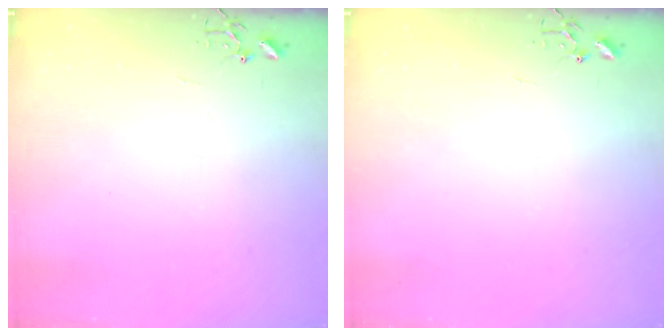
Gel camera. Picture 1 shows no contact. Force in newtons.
{"total": 0.0}